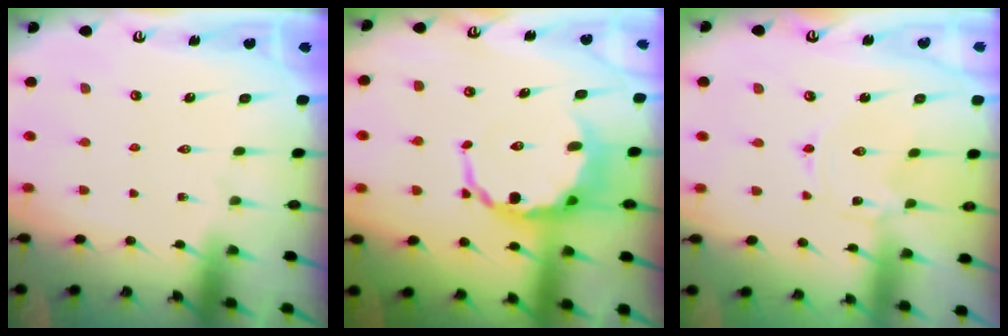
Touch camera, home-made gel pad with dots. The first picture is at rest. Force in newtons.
{"total": 9.9, "press": 9.6, "slide": 2.6}
{"total": 0.0}